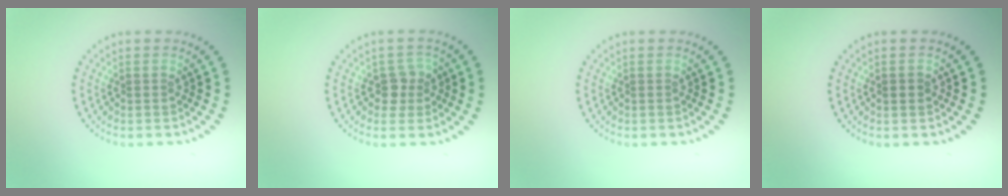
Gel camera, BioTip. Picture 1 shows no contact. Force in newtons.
{"total": 1.9, "press": 1.8, "slide": 0.7}
{"total": 0.0}
{"total": 1.0, "press": 1.0, "slide": 0.1}